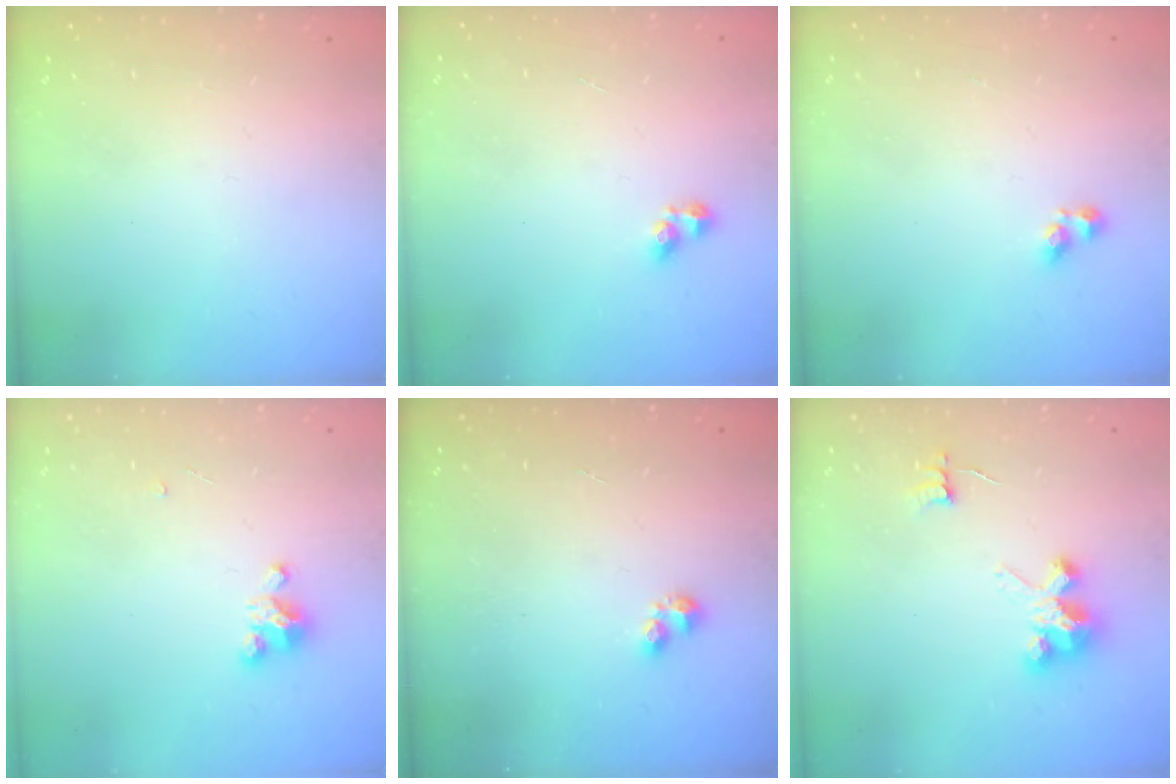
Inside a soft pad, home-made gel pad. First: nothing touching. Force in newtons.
{"total": 2.8, "press": 2.6, "slide": 1.1}
{"total": 2.7, "press": 2.7, "slide": 0.3}
{"total": 2.9, "press": 2.9, "slide": 0.3}
{"total": 2.2, "press": 2.2, "slide": 0.3}
{"total": 5.0, "press": 5.0, "slide": 0.3}